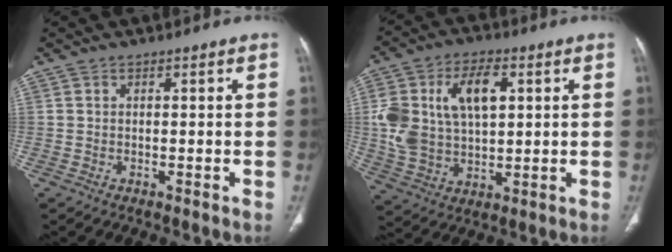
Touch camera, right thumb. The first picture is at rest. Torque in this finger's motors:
{"motor_torque": [0.94, 3.37, 1.07, 1.11, 0.21]}